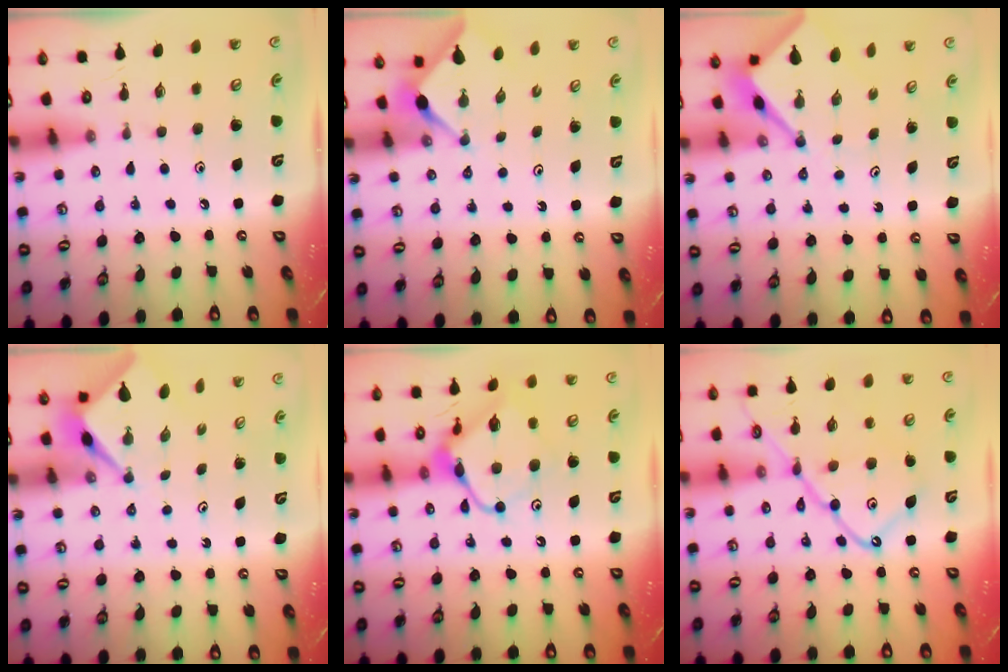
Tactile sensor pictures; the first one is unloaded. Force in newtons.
{"total": 3.0, "press": 3.0, "slide": 0.3}
{"total": 4.7, "press": 4.6, "slide": 0.5}
{"total": 2.7, "press": 2.7, "slide": 0.1}
{"total": 11.6, "press": 11.6, "slide": 0.3}
{"total": 17.4, "press": 17.3, "slide": 1.9}